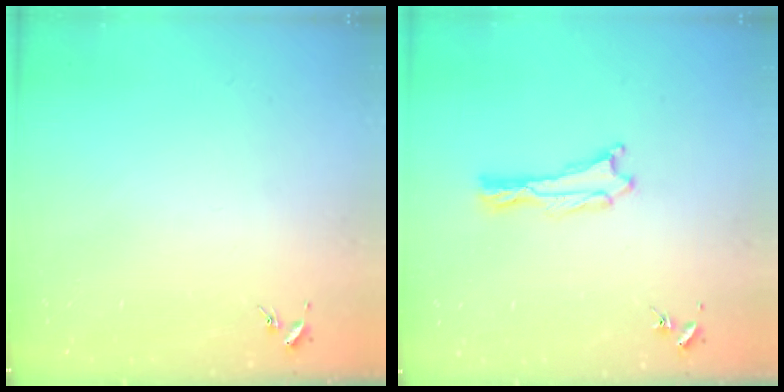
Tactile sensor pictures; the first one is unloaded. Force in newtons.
{"total": 0.5, "press": 0.5, "slide": 0.1}